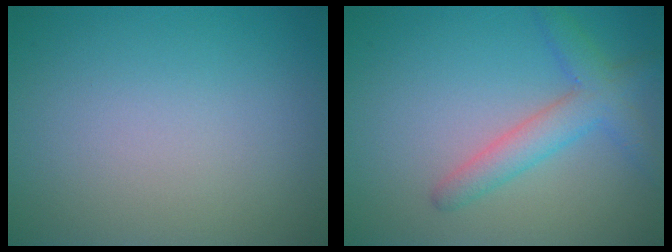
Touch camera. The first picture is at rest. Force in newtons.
{"total": 3.7, "press": 3.7, "slide": 0.2}